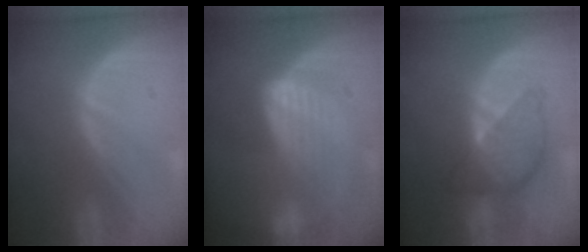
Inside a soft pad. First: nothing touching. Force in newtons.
{"total": 7.1, "press": 6.0, "slide": 3.9}
{"total": 6.3, "press": 6.3, "slide": 0.2}